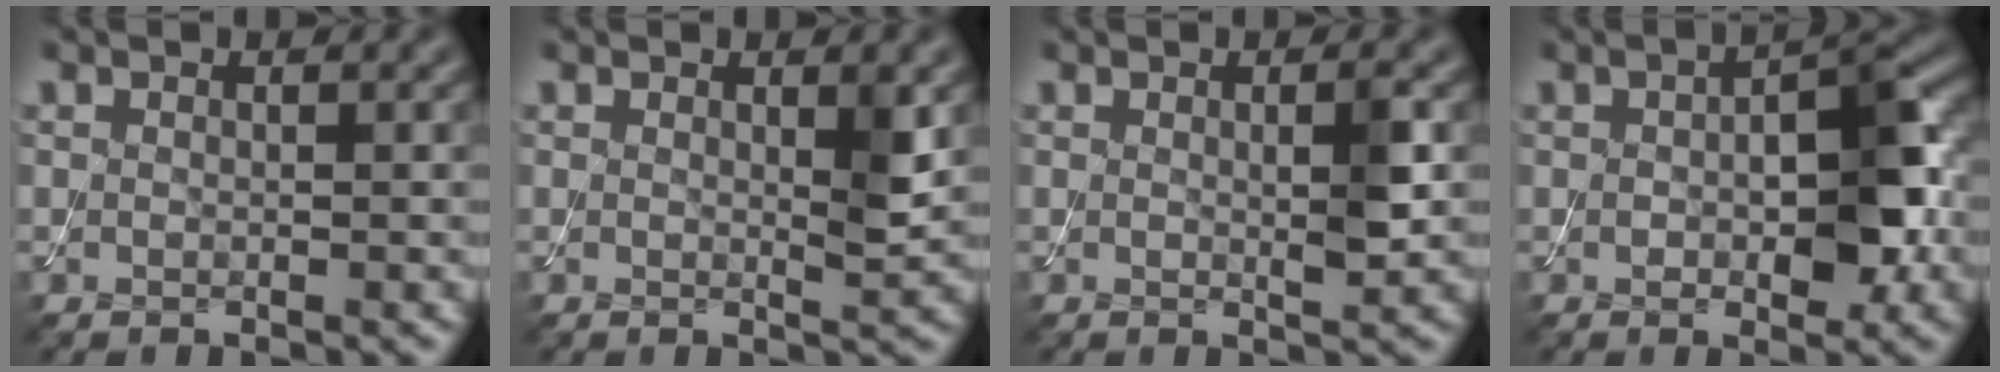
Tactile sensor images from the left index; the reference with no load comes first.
{"total": 1.7, "force": [0.6, 0.2, 1.6], "torque": [-0.019, -0.006, 0.006]}
{"total": 2.2, "force": [0.3, 0.2, 2.1], "torque": [-0.032, -0.004, 0.003]}
{"total": 6.3, "force": [-0.4, 2.9, 5.5], "torque": [-0.083, 0.003, -0.008]}